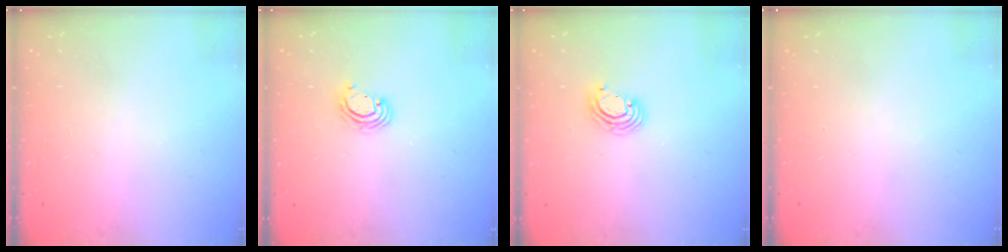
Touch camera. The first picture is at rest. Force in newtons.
{"total": 3.7, "press": 3.7, "slide": 0.2}
{"total": 3.6, "press": 3.6, "slide": 0.2}
{"total": 0.0}